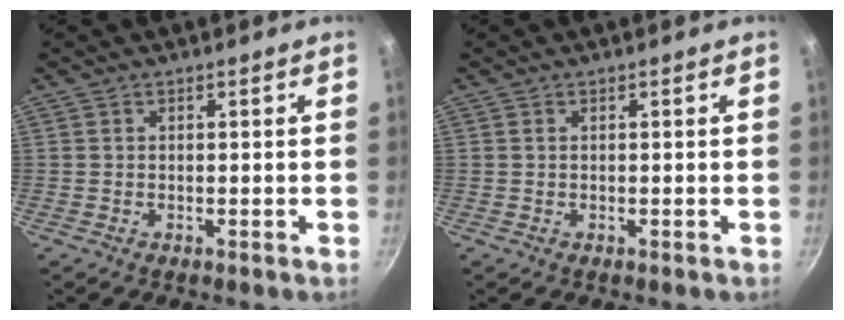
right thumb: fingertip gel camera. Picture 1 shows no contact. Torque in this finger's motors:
{"motor_torque": [0.01, 0.17, -0.06, 0.01, 0.03]}